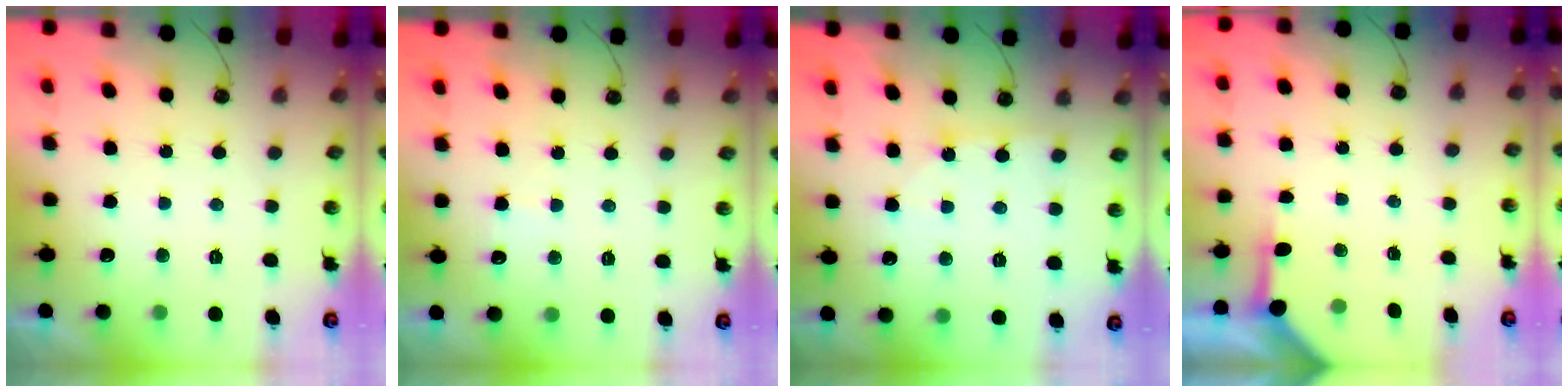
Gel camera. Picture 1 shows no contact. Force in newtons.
{"total": 3.4, "press": 3.4, "slide": 0.3}
{"total": 3.5, "press": 3.5, "slide": 0.6}
{"total": 3.8, "press": 3.8, "slide": 0.4}